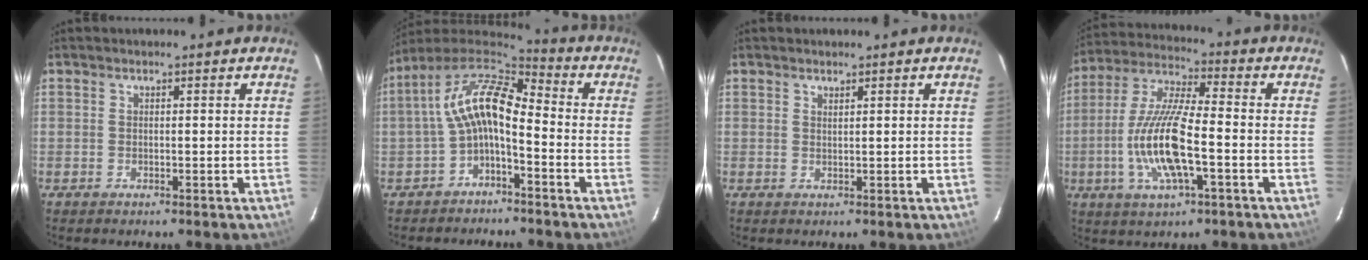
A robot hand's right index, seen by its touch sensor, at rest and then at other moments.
{"total": 11.4, "force": [-2.4, 5.0, 10.0], "torque": [-0.203, 0.021, -0.050]}
{"total": 0.7, "force": [0.7, 0.0, 0.2], "torque": [-0.003, 0.001, 0.014]}
{"total": 14.7, "force": [-3.9, 3.5, 13.7], "torque": [-0.285, -0.004, -0.078]}